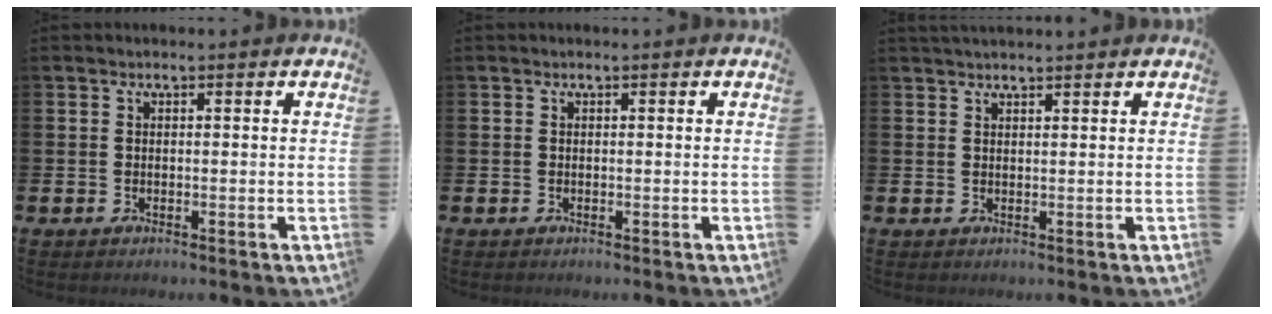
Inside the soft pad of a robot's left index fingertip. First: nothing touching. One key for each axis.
{"total": 0.0}
{"total": 1.6, "fx": 1.6, "fy": 0.1, "fz": 0.2, "tx": -0.005, "ty": -0.003, "tz": 0.029}